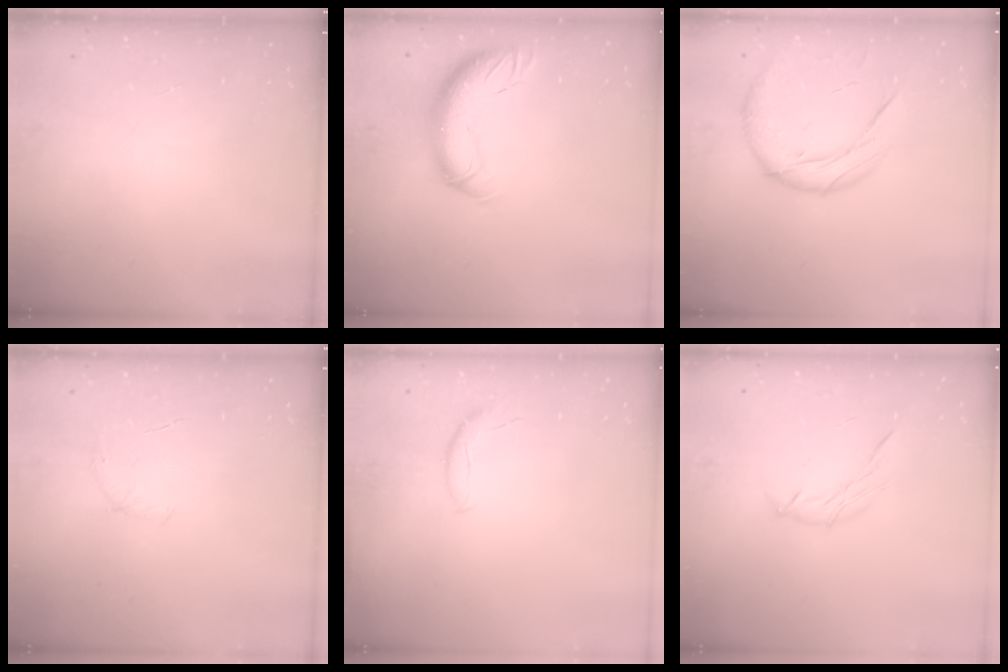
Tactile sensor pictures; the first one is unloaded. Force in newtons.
{"total": 13.1, "press": 12.7, "slide": 3.3}
{"total": 12.7, "press": 12.6, "slide": 1.8}
{"total": 4.2, "press": 4.1, "slide": 1.2}
{"total": 5.9, "press": 5.9, "slide": 0.3}
{"total": 6.3, "press": 6.2, "slide": 0.8}